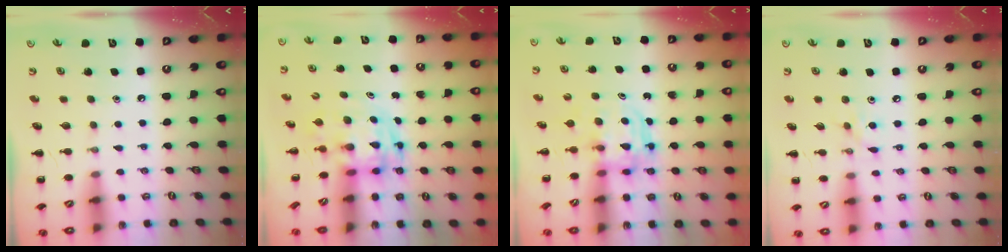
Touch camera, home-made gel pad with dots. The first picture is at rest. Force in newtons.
{"total": 3.4, "press": 3.4, "slide": 0.7}
{"total": 3.7, "press": 3.7, "slide": 0.2}
{"total": 4.0, "press": 3.8, "slide": 1.2}